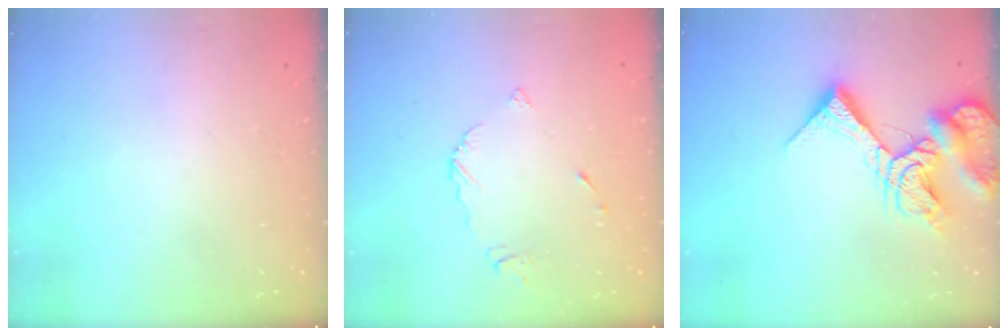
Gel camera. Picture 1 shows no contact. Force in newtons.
{"total": 5.3, "press": 5.3, "slide": 0.2}
{"total": 15.6, "press": 15.5, "slide": 1.8}